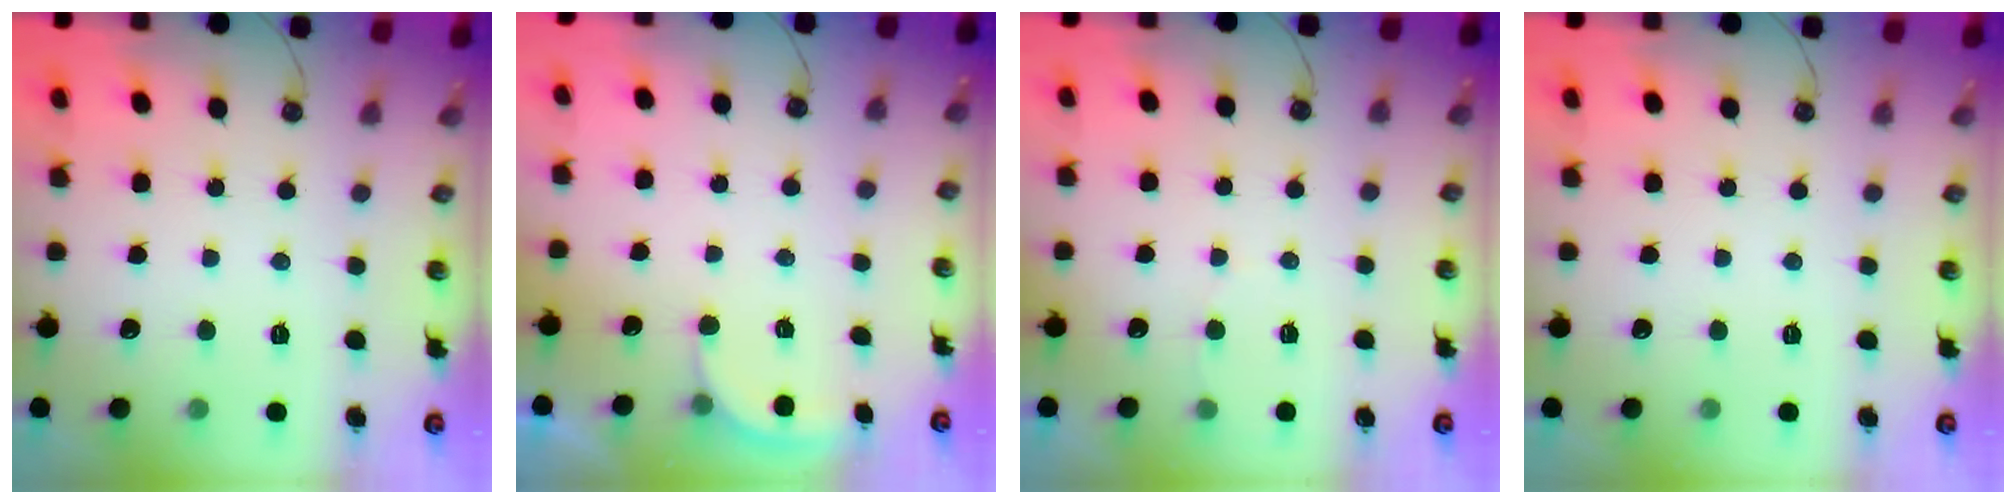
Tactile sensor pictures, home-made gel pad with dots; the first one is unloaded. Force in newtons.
{"total": 2.6, "press": 2.5, "slide": 0.6}
{"total": 2.3, "press": 2.3, "slide": 0.3}
{"total": 0.0}